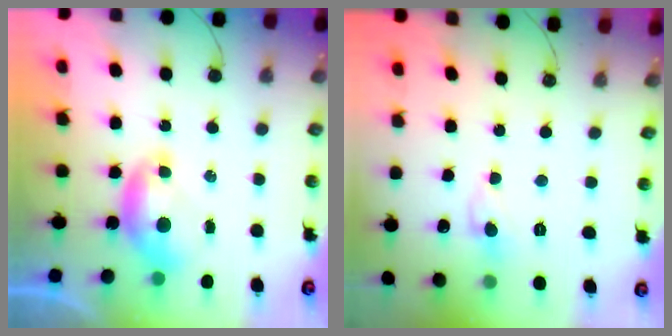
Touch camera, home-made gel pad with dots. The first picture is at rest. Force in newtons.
{"total": 0.0}